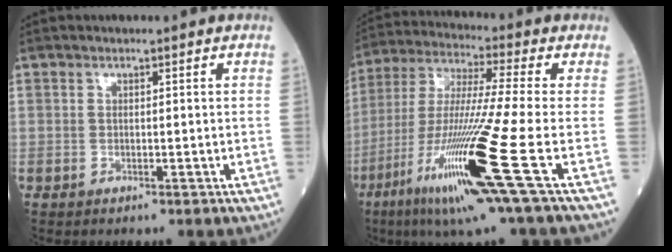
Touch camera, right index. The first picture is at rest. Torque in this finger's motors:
{"motor_torque": [2.01, -0.13, 1.06, 0.21]}